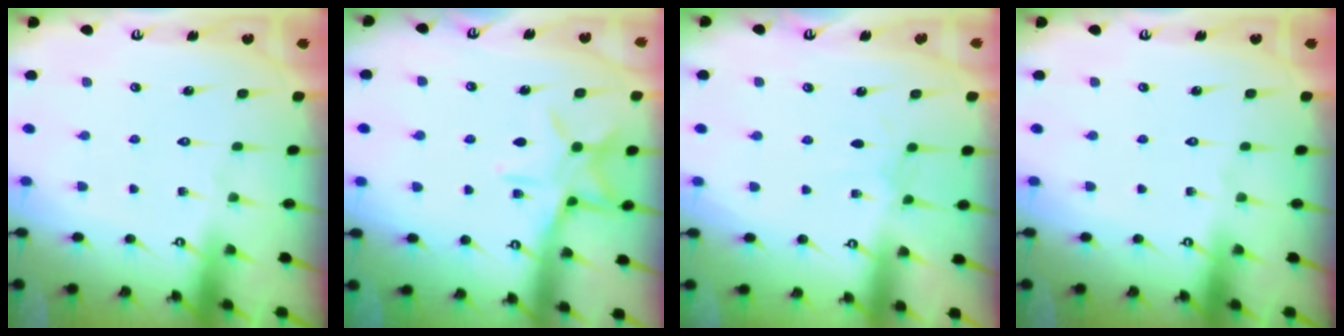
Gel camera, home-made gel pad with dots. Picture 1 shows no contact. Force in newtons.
{"total": 9.7, "press": 9.6, "slide": 0.6}
{"total": 2.9, "press": 2.9, "slide": 0.2}
{"total": 0.0}